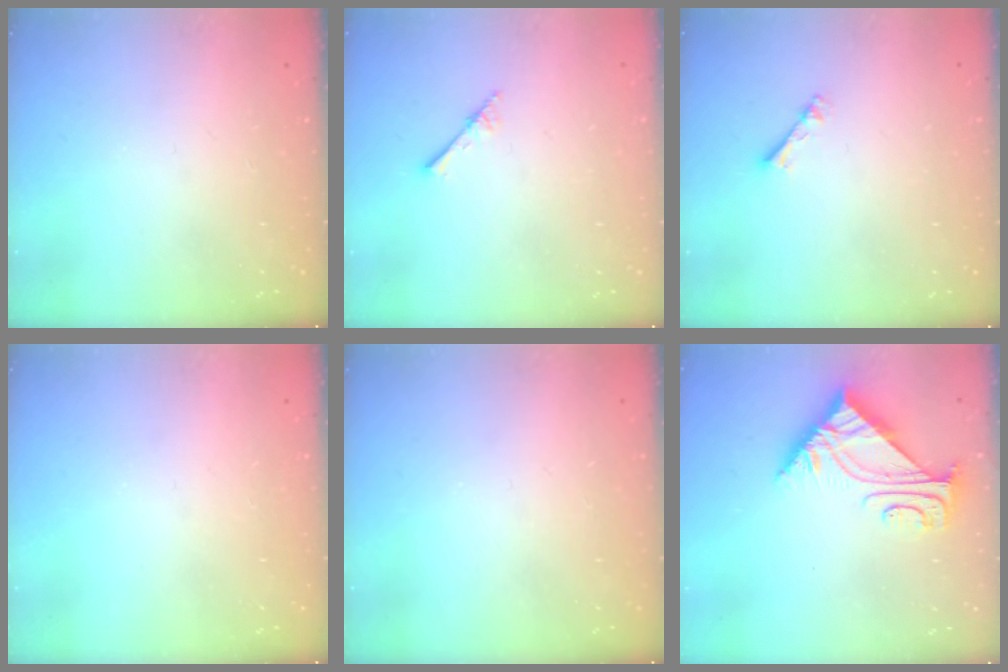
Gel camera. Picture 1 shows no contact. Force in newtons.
{"total": 2.3, "press": 2.2, "slide": 0.2}
{"total": 2.1, "press": 2.1, "slide": 0.3}
{"total": 0.0}
{"total": 0.0}
{"total": 6.0, "press": 6.0, "slide": 0.8}